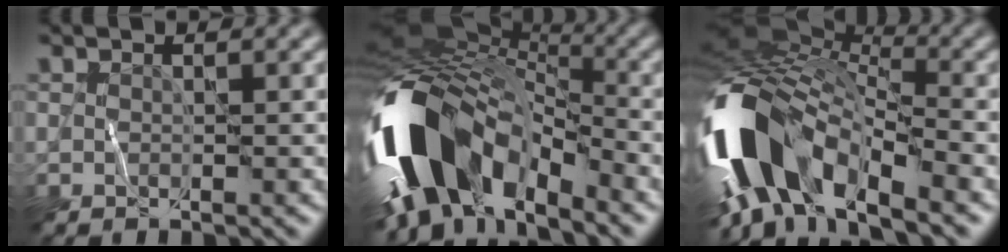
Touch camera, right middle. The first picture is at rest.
{"total": 15.0, "force": [-5.7, 8.8, 10.7], "torque": [-0.213, 0.002, -0.114]}
{"total": 12.5, "force": [-5.1, 6.1, 9.6], "torque": [-0.185, 0.006, -0.106]}